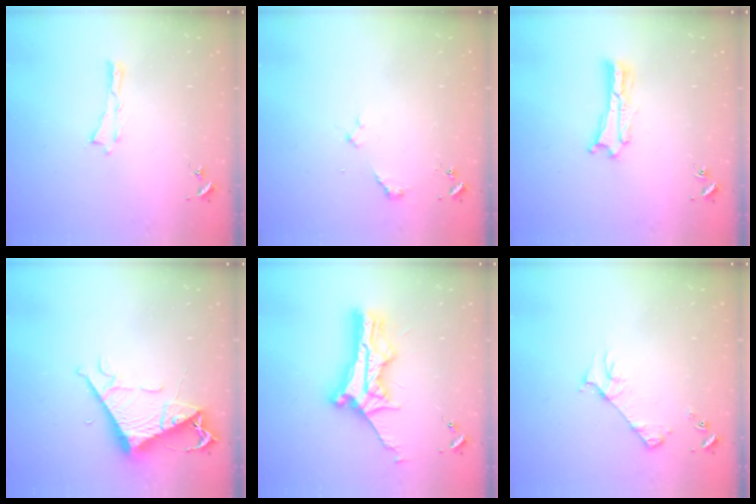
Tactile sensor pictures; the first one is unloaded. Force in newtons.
{"total": 2.4, "press": 2.3, "slide": 0.3}
{"total": 1.2, "press": 1.2, "slide": 0.2}
{"total": 9.6, "press": 9.6, "slide": 0.9}
{"total": 12.2, "press": 12.1, "slide": 1.1}
{"total": 3.8, "press": 3.7, "slide": 0.4}